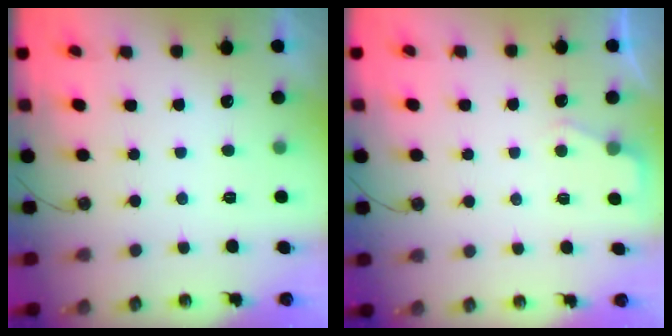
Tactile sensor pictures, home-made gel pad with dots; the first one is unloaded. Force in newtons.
{"total": 2.8, "press": 2.7, "slide": 0.5}